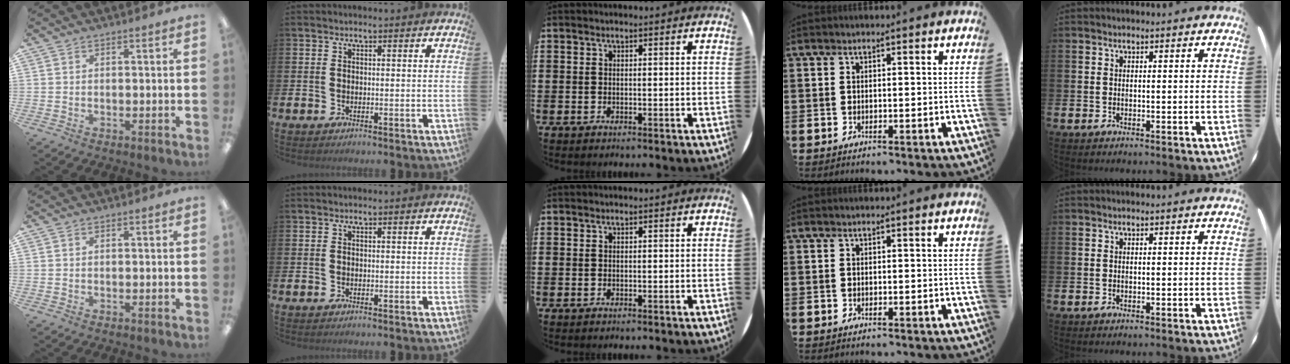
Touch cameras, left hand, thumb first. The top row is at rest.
{}